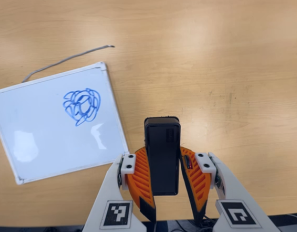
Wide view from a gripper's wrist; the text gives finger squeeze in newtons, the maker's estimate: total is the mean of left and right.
{"total": 8.4, "left": 7.8, "right": 9.0}